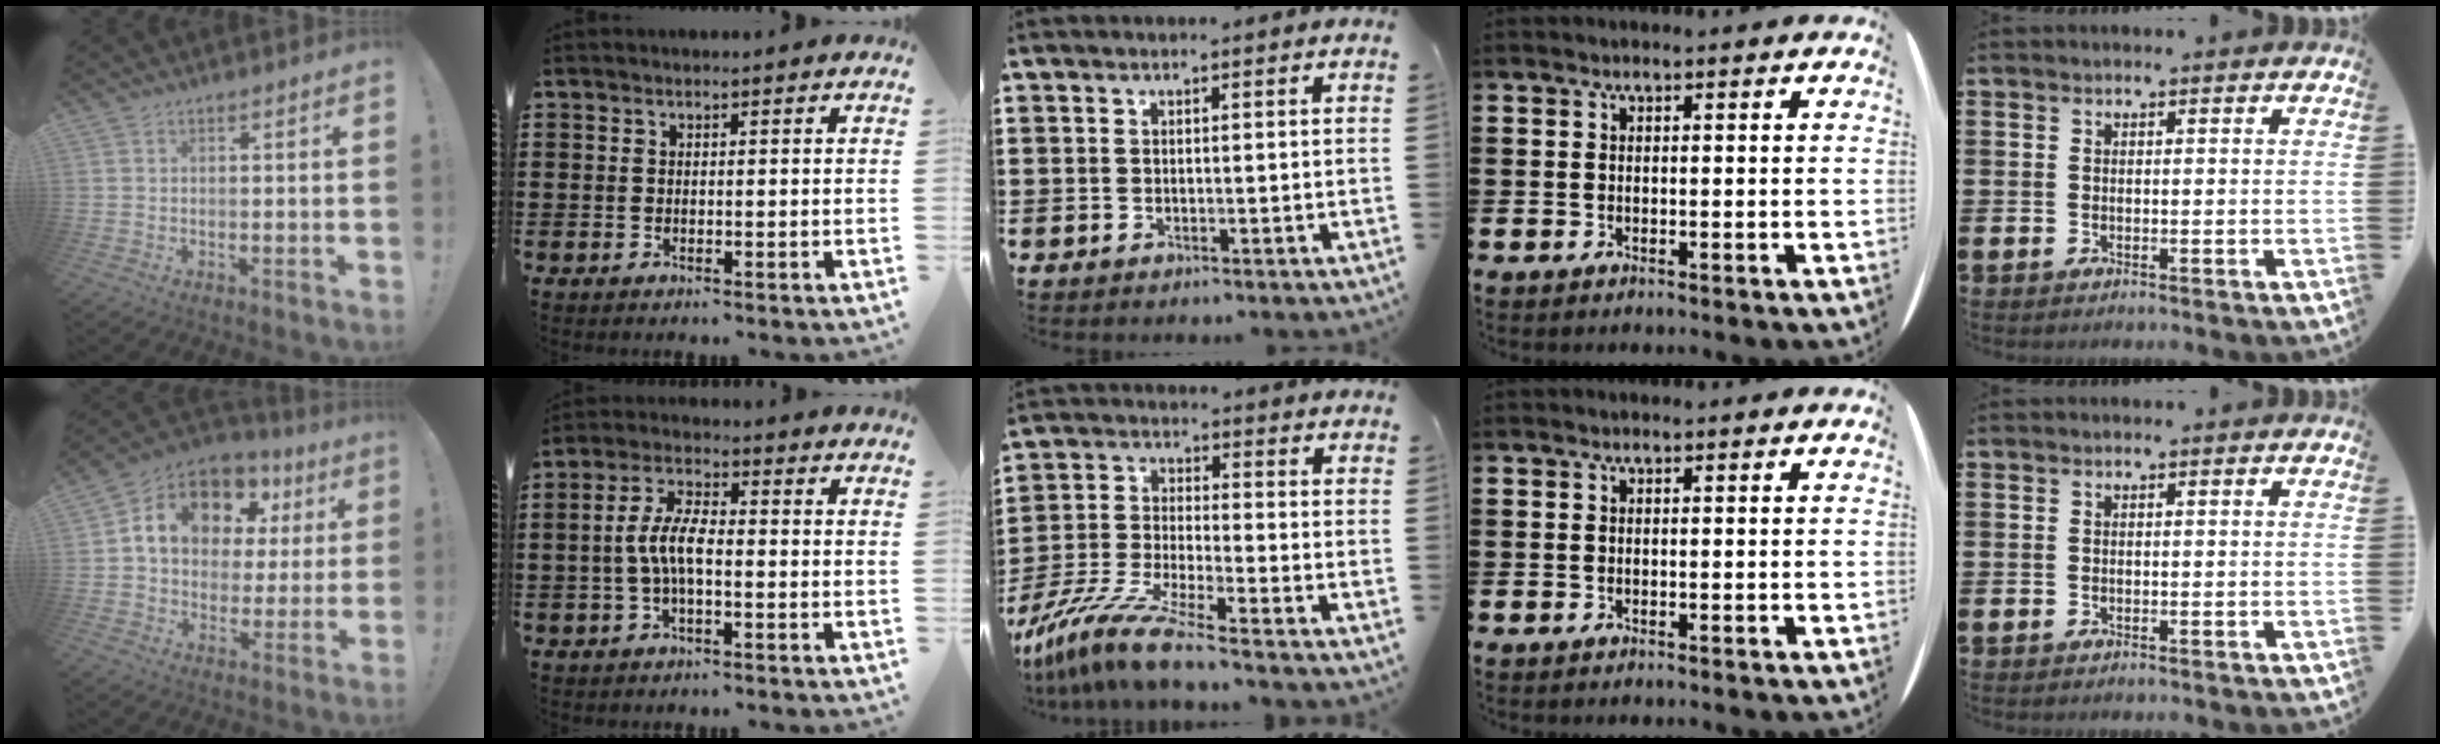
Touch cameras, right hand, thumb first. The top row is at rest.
{"thumb": {"total": 15.1, "force": [6.6, 10.6, 8.5], "torque": [-0.137, -0.032, 0.125]}, "index": {"total": 6.3, "force": [-0.9, 2.4, 5.7], "torque": [-0.129, 0.000, -0.025]}, "middle": {"total": 9.4, "force": [-8.1, -0.1, 4.8], "torque": [-0.107, -0.009, -0.164]}}